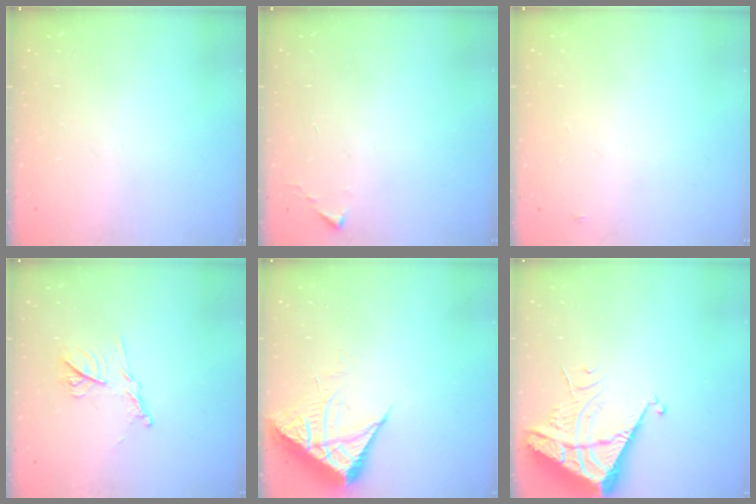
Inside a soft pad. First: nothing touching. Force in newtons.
{"total": 2.7, "press": 2.7, "slide": 0.5}
{"total": 2.6, "press": 2.6, "slide": 0.2}
{"total": 11.0, "press": 11.0, "slide": 0.4}
{"total": 7.0, "press": 7.0, "slide": 0.2}
{"total": 6.6, "press": 6.6, "slide": 0.6}